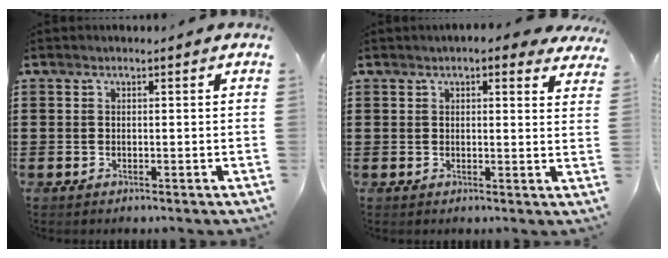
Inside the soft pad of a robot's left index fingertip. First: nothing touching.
{"total": 3.0, "force": [2.4, 0.5, 1.6], "torque": [-0.029, -0.006, 0.041]}